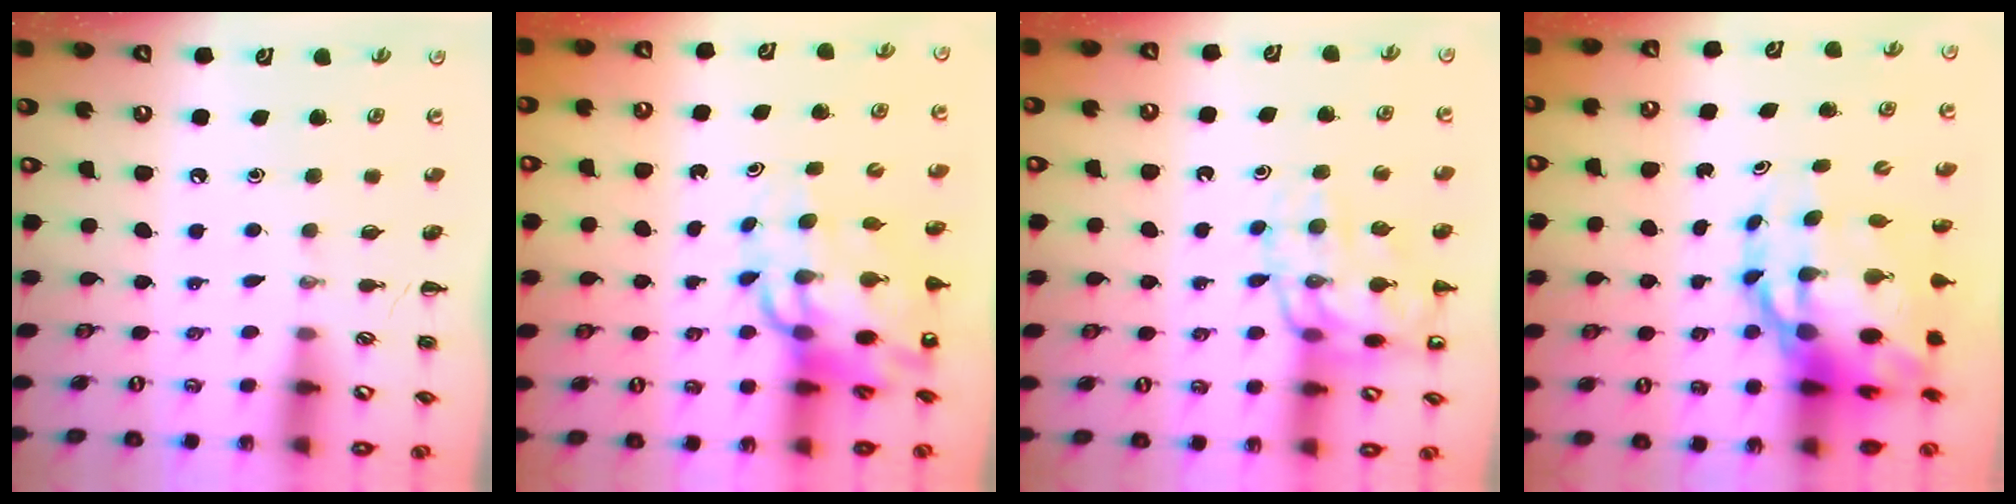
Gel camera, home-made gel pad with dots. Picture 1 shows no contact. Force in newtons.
{"total": 14.1, "press": 13.5, "slide": 4.0}
{"total": 14.0, "press": 13.8, "slide": 2.4}
{"total": 14.1, "press": 13.6, "slide": 3.7}